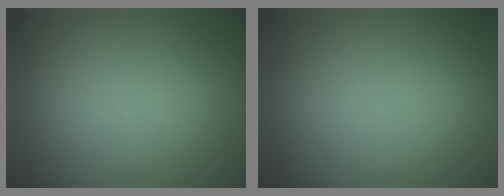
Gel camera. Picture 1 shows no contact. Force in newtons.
{"total": 0.0}